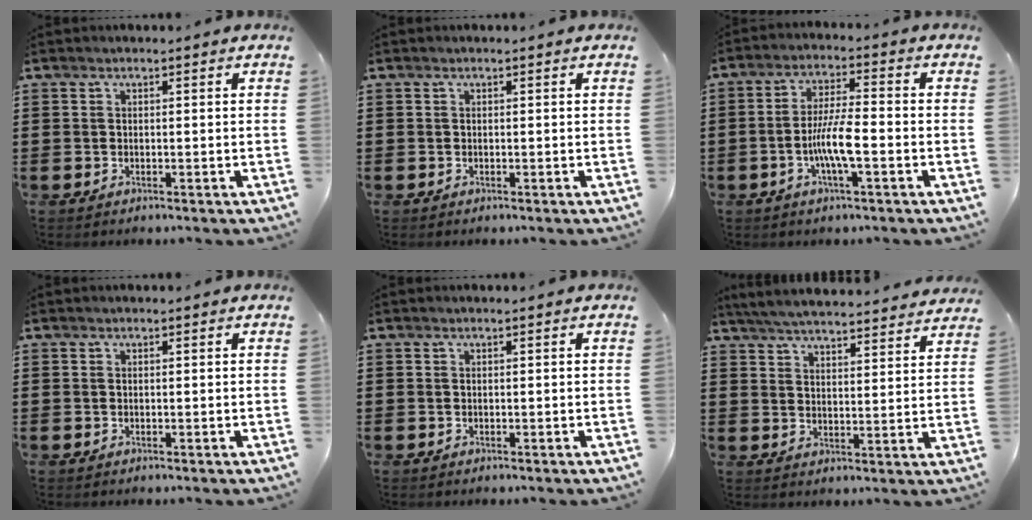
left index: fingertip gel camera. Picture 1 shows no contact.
{"total": 0.0}
{"total": 6.9, "force": [-2.1, 1.4, 6.4], "torque": [-0.130, -0.001, -0.045]}
{"total": 0.0}
{"total": 0.0}
{"total": 5.2, "force": [5.1, -0.2, 1.0], "torque": [-0.041, -0.031, 0.088]}